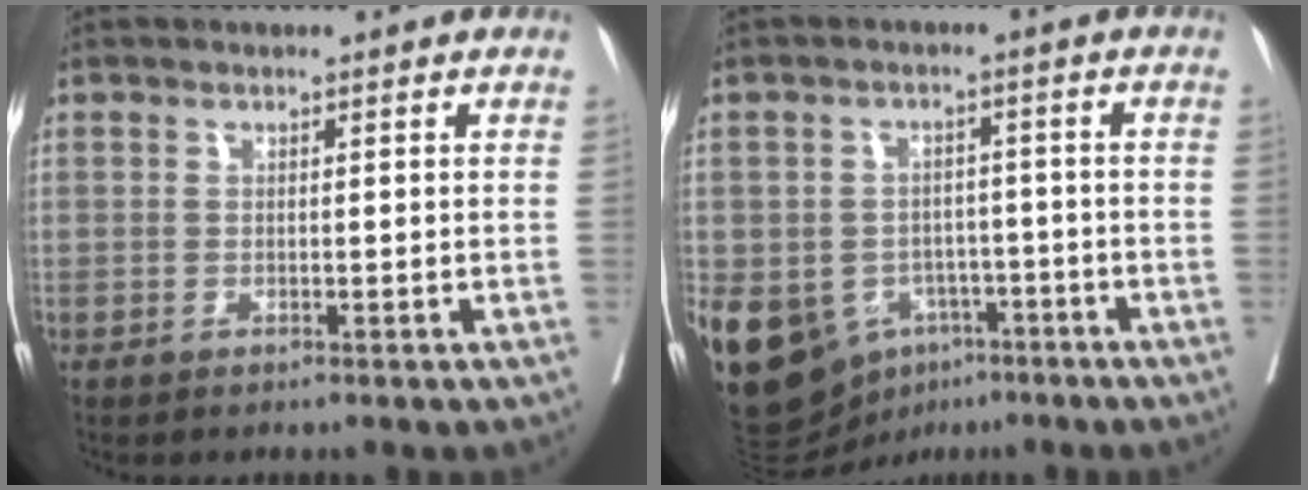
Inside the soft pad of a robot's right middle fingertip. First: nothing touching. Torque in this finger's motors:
{"motor_torque": [1.36, -0.78, 1.05, 0.21]}